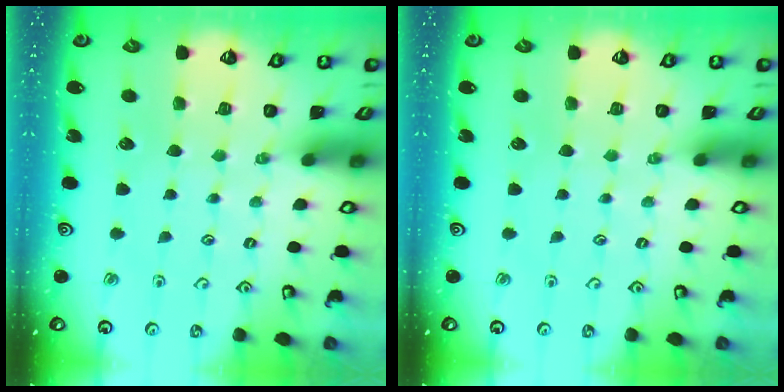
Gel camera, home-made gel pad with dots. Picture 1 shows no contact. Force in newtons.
{"total": 0.0}